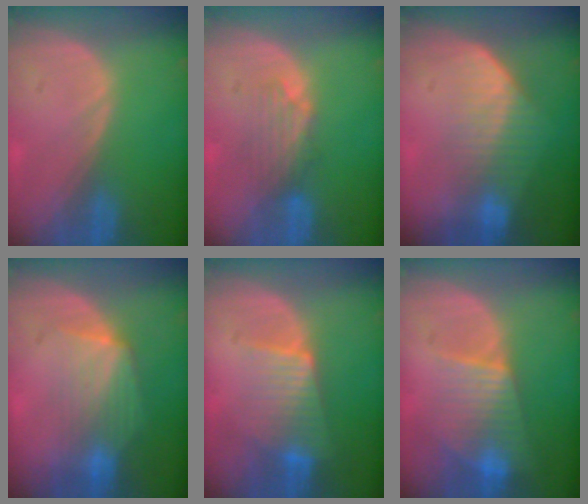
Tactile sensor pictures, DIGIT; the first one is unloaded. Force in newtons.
{"total": 4.2, "press": 3.8, "slide": 1.9}
{"total": 7.4, "press": 6.4, "slide": 3.8}
{"total": 7.0, "press": 6.6, "slide": 2.3}
{"total": 6.5, "press": 6.1, "slide": 2.3}
{"total": 7.5, "press": 7.0, "slide": 2.5}